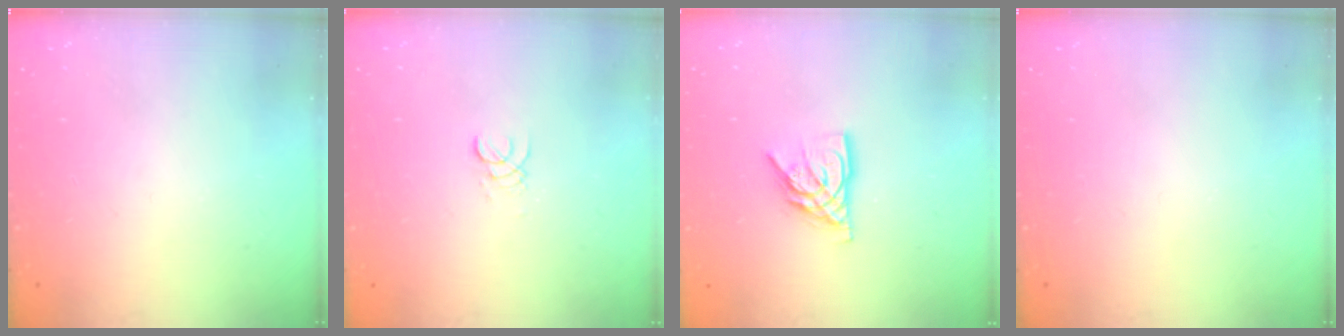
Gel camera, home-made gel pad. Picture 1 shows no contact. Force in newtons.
{"total": 1.6, "press": 1.6, "slide": 0.3}
{"total": 8.9, "press": 8.8, "slide": 1.3}
{"total": 0.0}